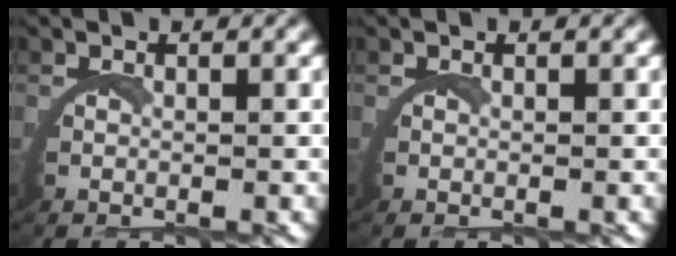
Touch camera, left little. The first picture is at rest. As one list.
[{"total": 0.0}]